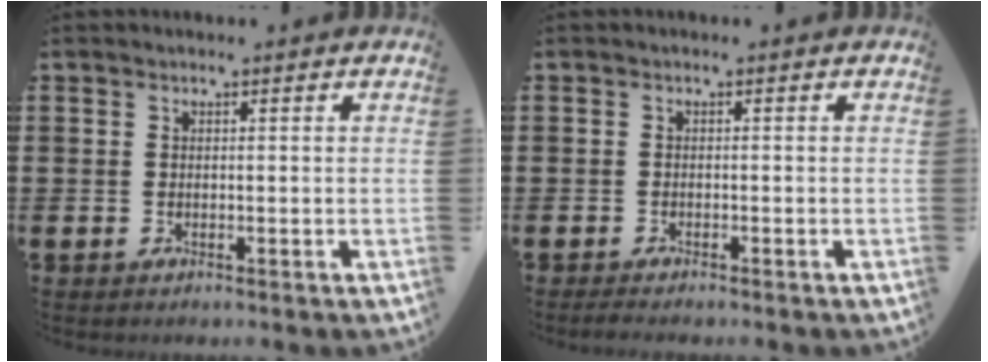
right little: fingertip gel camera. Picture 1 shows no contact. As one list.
[{"total": 0.9, "force": [-0.7, 0.1, 0.5], "torque": [-0.009, -0.001, -0.015]}]